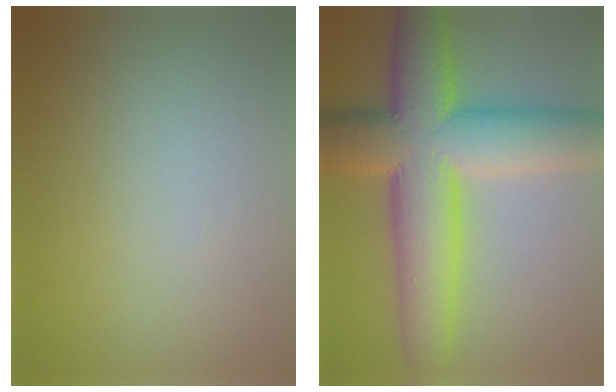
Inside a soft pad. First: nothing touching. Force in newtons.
{"total": 13.0, "press": 13.0, "slide": 0.3}